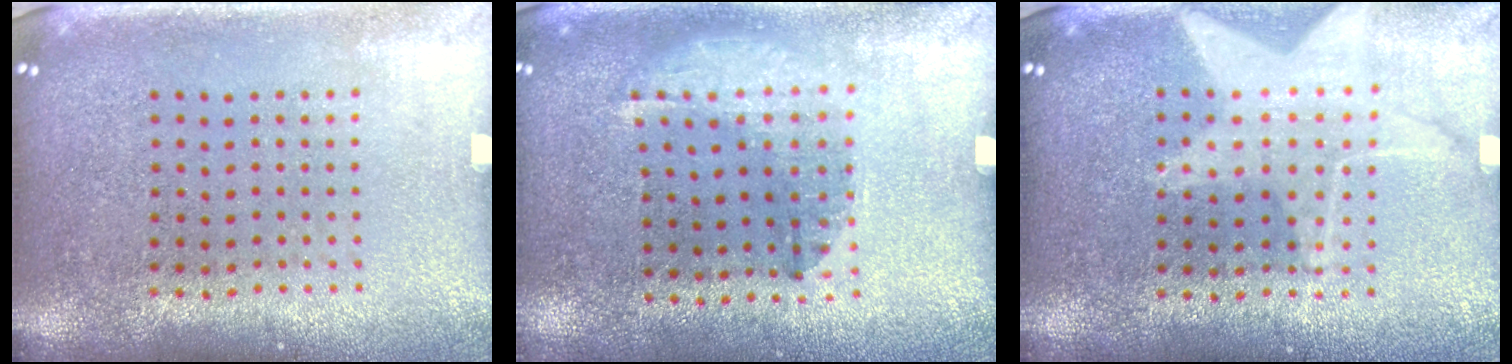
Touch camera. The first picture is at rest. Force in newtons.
{"total": 1.3, "press": 0.8, "slide": 1.0}
{"total": 1.4, "press": 1.4, "slide": 0.2}